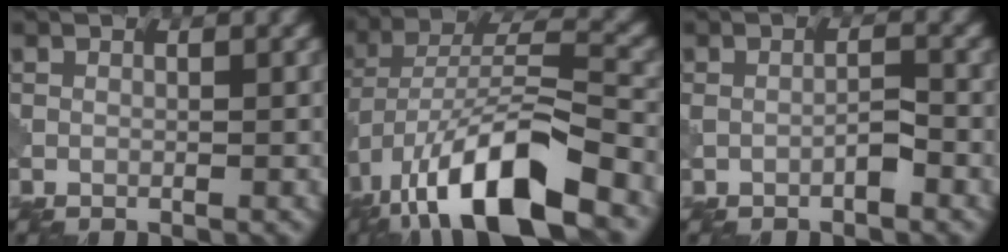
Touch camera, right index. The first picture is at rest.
{"total": 12.8, "force": [-7.7, 3.7, 9.5], "torque": [-0.181, 0.007, -0.139]}
{"total": 1.4, "force": [-0.8, 0.2, 1.1], "torque": [-0.027, 0.007, -0.012]}